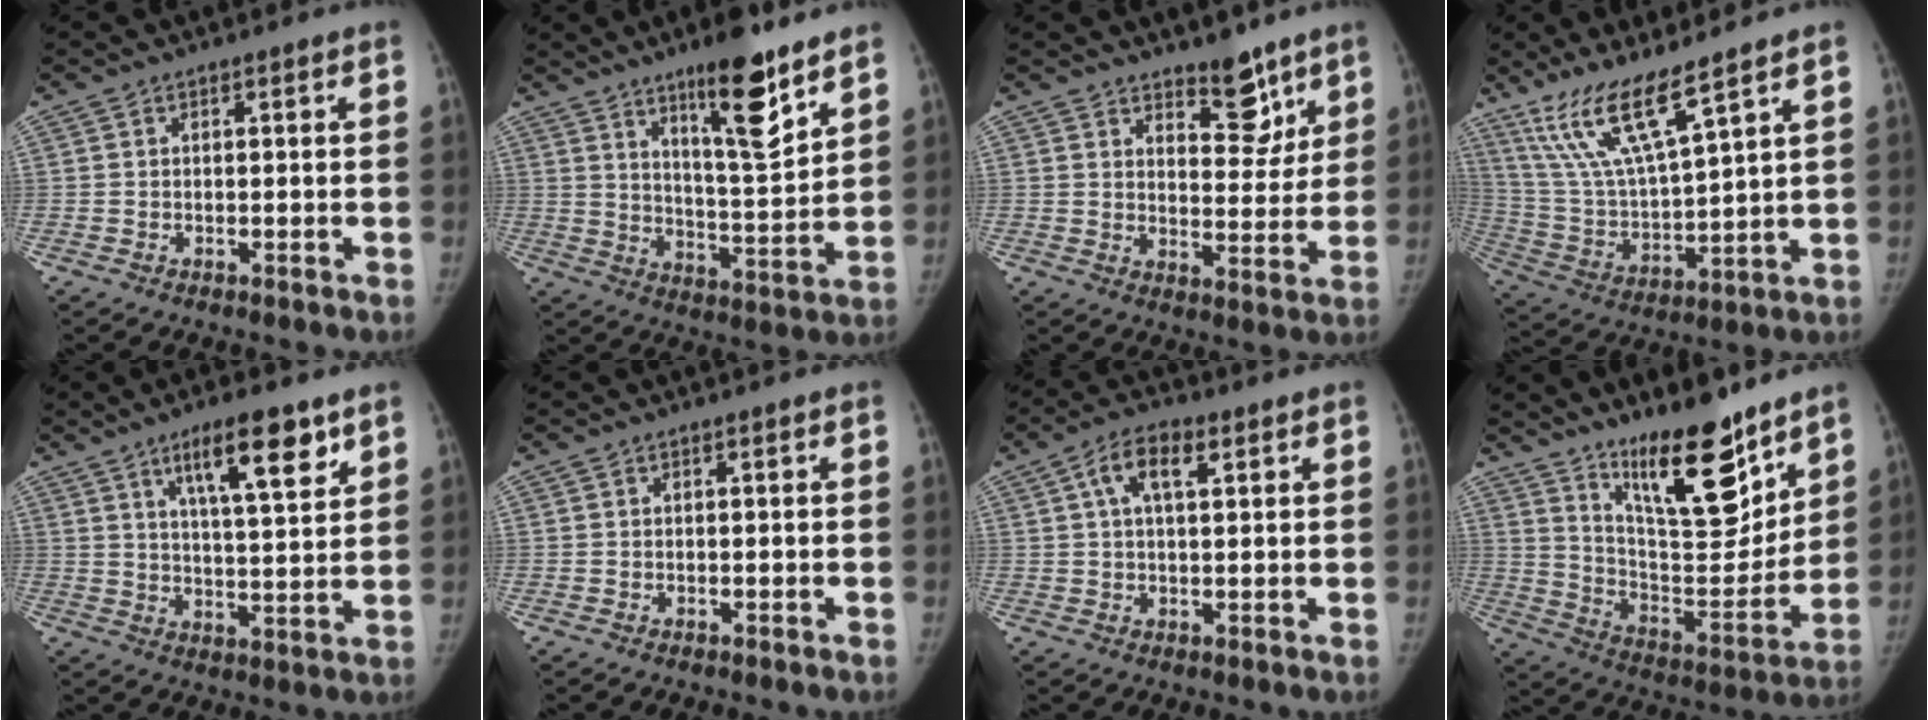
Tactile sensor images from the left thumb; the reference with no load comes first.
{"total": 13.8, "force": [9.0, 2.8, 10.1], "torque": [-0.140, -0.066, 0.149]}
{"total": 8.5, "force": [6.2, 3.9, 4.4], "torque": [-0.023, -0.046, 0.094]}
{"total": 14.2, "force": [10.0, 2.1, 9.9], "torque": [-0.191, -0.054, 0.212]}
{"total": 11.8, "force": [6.8, 2.9, 9.2], "torque": [-0.131, -0.034, 0.112]}
{"total": 0.0}
{"total": 7.1, "force": [2.8, 3.2, 5.7], "torque": [-0.102, 0.009, 0.046]}
{"total": 19.9, "force": [13.9, 6.1, 12.9], "torque": [-0.153, -0.108, 0.235]}